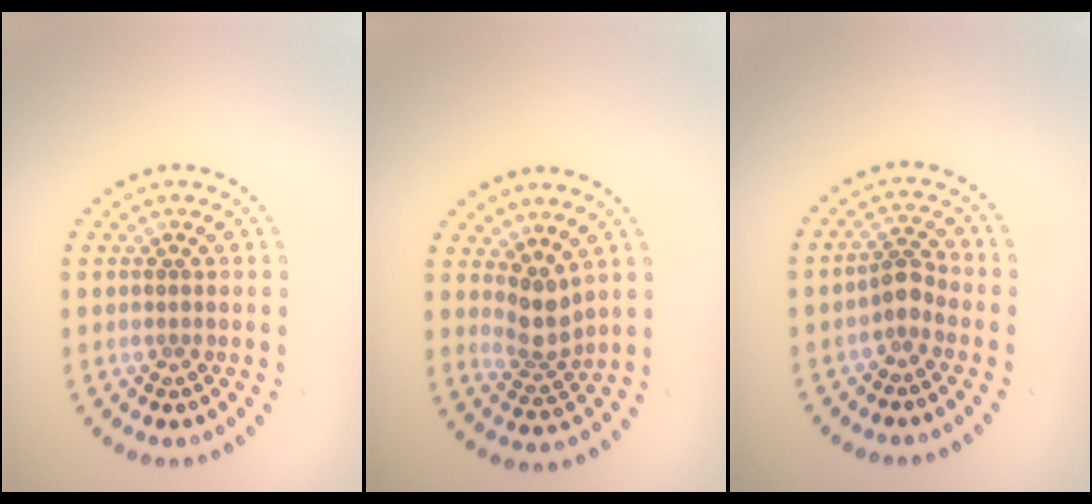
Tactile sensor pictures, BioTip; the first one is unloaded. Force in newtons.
{"total": 2.7, "press": 2.2, "slide": 1.7}
{"total": 2.0, "press": 1.7, "slide": 1.1}